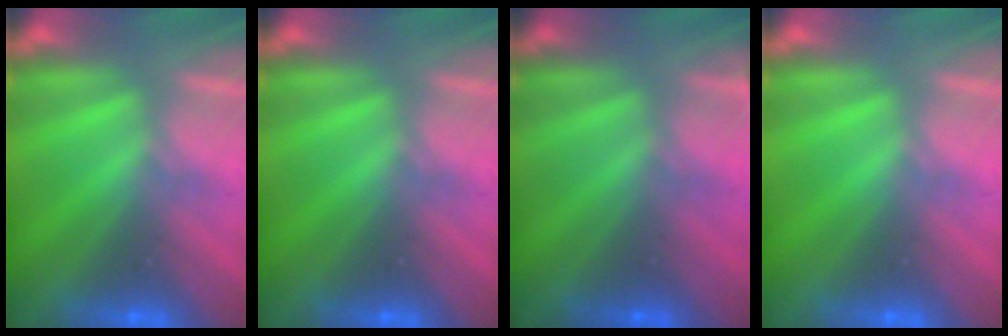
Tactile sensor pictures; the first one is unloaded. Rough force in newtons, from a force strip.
{"total": 0.0}
{"total": 2.3}
{"total": 0.0}